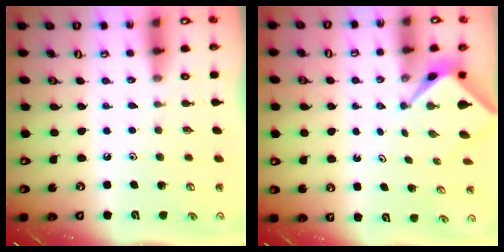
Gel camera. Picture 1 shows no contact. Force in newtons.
{"total": 1.7, "press": 1.7, "slide": 0.1}